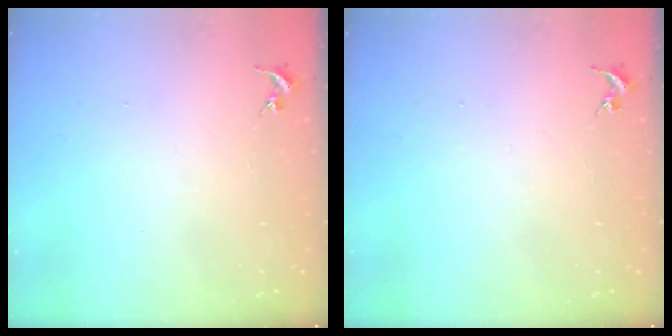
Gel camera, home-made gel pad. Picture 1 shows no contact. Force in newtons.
{"total": 0.0}